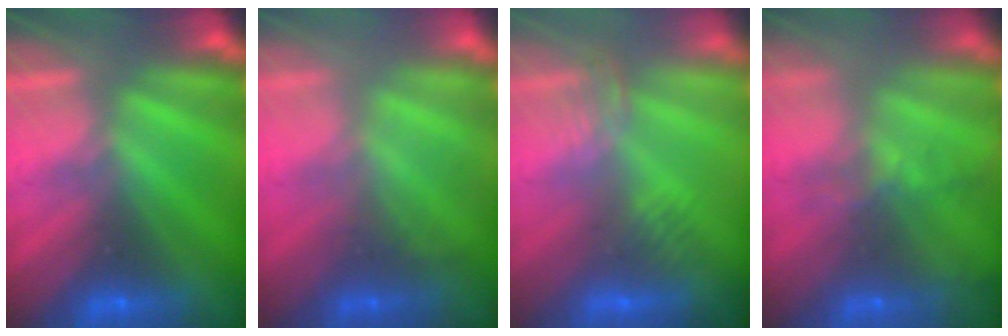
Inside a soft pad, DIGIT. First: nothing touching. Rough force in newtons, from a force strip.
{"total": 2.3}
{"total": 2.9}
{"total": 8.3}